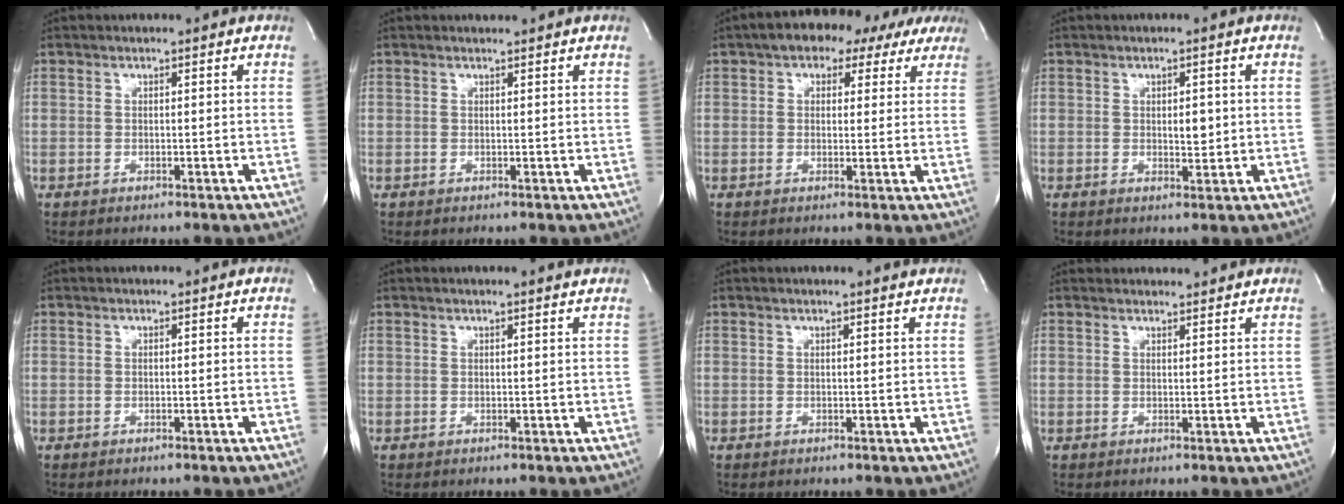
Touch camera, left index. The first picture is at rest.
{"total": 0.7, "force": [0.7, -0.3, 0.0], "torque": [-0.010, -0.004, 0.015]}
{"total": 9.8, "force": [6.6, 5.1, 5.2], "torque": [-0.053, 0.030, 0.076]}
{"total": 2.4, "force": [0.1, 1.1, 2.2], "torque": [-0.034, -0.010, 0.005]}
{"total": 0.0}
{"total": 2.5, "force": [2.3, -0.5, 1.0], "torque": [-0.020, 0.000, 0.026]}
{"total": 2.2, "force": [2.1, -0.4, 0.6], "torque": [-0.016, -0.004, 0.021]}
{"total": 4.9, "force": [4.8, 0.9, 0.5], "torque": [-0.010, 0.013, 0.055]}